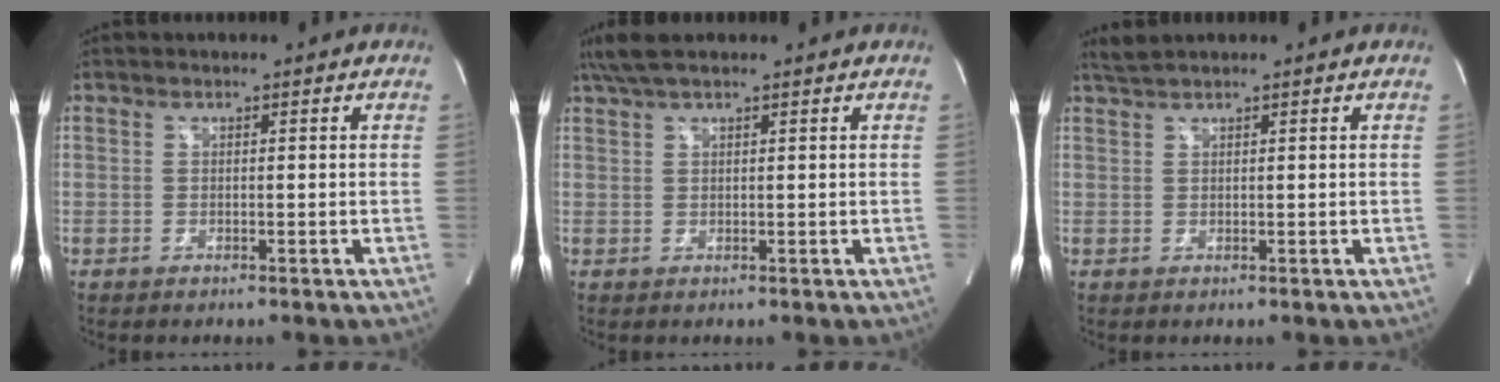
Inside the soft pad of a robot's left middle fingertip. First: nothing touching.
{"total": 5.2, "force": [4.1, 0.9, 3.1], "torque": [-0.065, 0.031, 0.076]}
{"total": 1.8, "force": [1.7, -0.3, 0.6], "torque": [-0.019, 0.013, 0.038]}